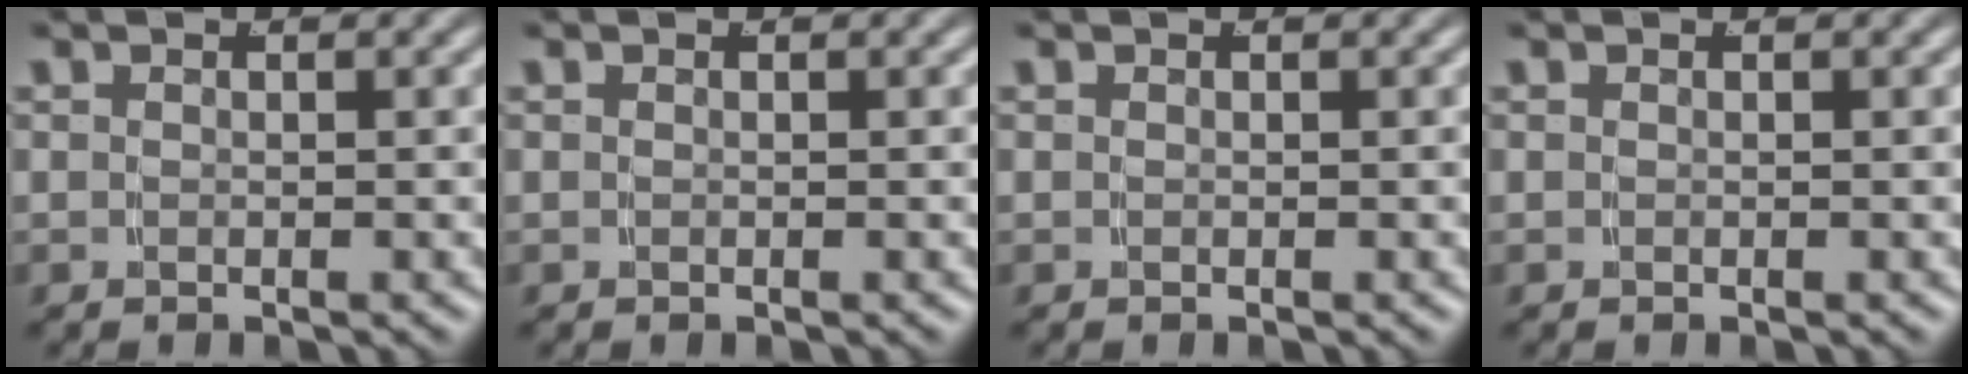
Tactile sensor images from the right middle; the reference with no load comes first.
{"total": 0.0}
{"total": 0.0}
{"total": 0.0}